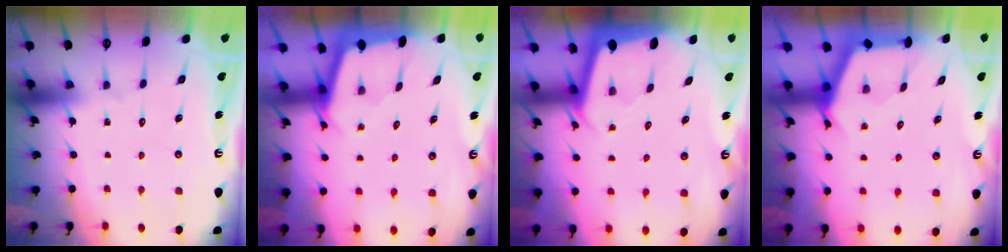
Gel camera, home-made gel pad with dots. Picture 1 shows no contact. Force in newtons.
{"total": 1.9, "press": 1.9, "slide": 0.2}
{"total": 2.0, "press": 2.0, "slide": 0.1}
{"total": 2.7, "press": 2.7, "slide": 0.4}